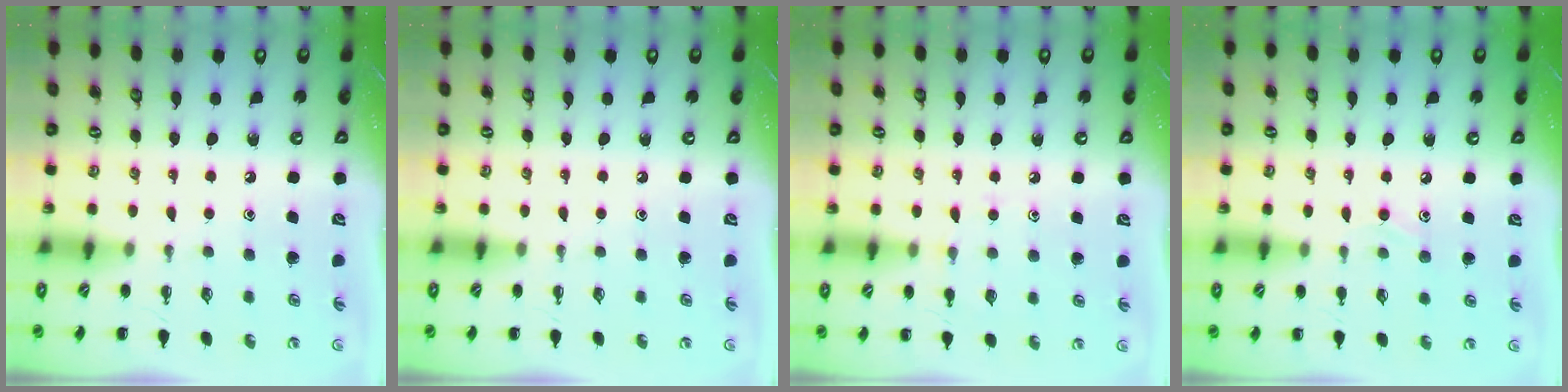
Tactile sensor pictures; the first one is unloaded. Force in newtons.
{"total": 0.0}
{"total": 5.1, "press": 4.8, "slide": 1.7}
{"total": 5.9, "press": 5.5, "slide": 2.1}